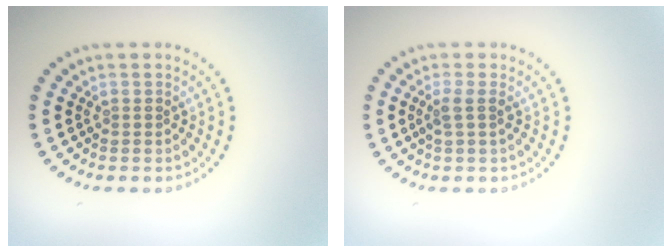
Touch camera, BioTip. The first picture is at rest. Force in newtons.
{"total": 1.3, "press": 1.1, "slide": 0.7}